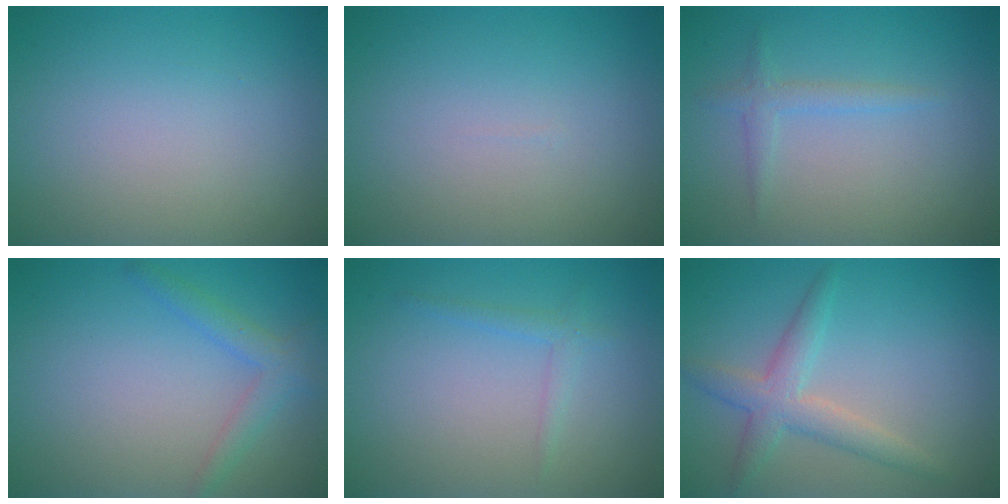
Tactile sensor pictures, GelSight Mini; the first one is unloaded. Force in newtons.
{"total": 0.0}
{"total": 1.4, "press": 1.4, "slide": 0.1}
{"total": 2.2, "press": 2.2, "slide": 0.0}
{"total": 1.2, "press": 1.2, "slide": 0.1}
{"total": 3.3, "press": 3.3, "slide": 0.0}